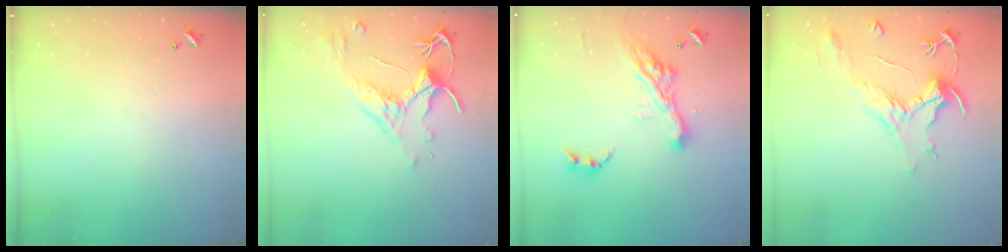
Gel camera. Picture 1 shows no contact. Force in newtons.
{"total": 2.5, "press": 2.1, "slide": 1.4}
{"total": 14.0, "press": 13.9, "slide": 1.7}
{"total": 2.1, "press": 1.6, "slide": 1.4}